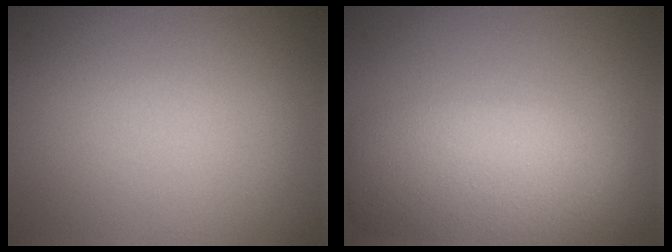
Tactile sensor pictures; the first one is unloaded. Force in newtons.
{"total": 8.1, "press": 8.1, "slide": 0.5}